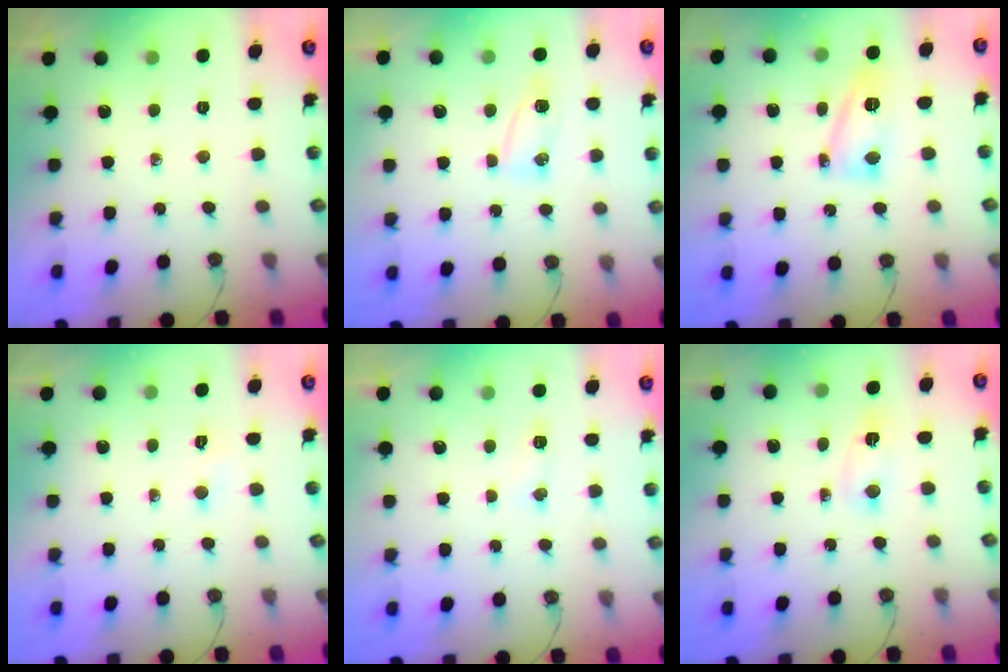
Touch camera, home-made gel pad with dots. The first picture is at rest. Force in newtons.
{"total": 5.8, "press": 5.6, "slide": 1.6}
{"total": 12.1, "press": 12.1, "slide": 0.8}
{"total": 2.8, "press": 2.8, "slide": 0.4}
{"total": 16.9, "press": 5.4, "slide": 16.0}
{"total": 2.8, "press": 2.5, "slide": 1.4}